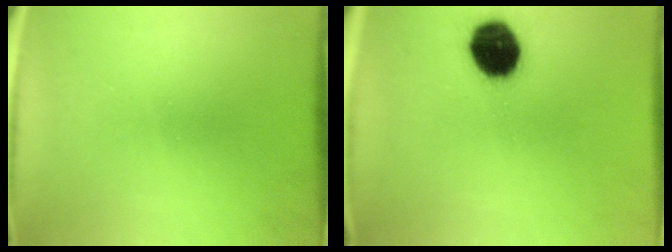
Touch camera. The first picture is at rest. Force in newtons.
{"total": 13.1}